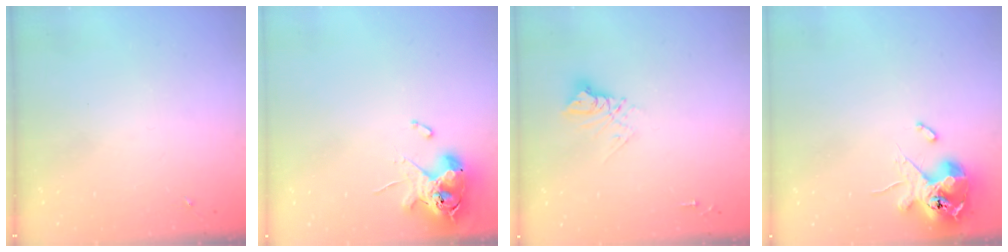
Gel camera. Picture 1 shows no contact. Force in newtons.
{"total": 11.6, "press": 11.4, "slide": 2.0}
{"total": 9.3, "press": 9.3, "slide": 0.8}
{"total": 12.7, "press": 12.5, "slide": 2.1}